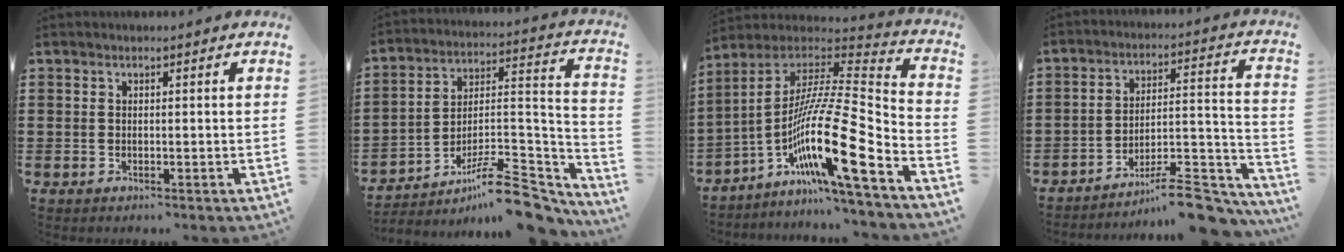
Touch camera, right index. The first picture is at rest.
{"total": 11.0, "force": [-8.4, 3.0, 6.5], "torque": [-0.096, 0.028, -0.157]}
{"total": 17.3, "force": [-7.7, 2.3, 15.3], "torque": [-0.288, -0.019, -0.148]}
{"total": 10.7, "force": [-9.0, 2.2, 5.4], "torque": [-0.067, 0.035, -0.168]}